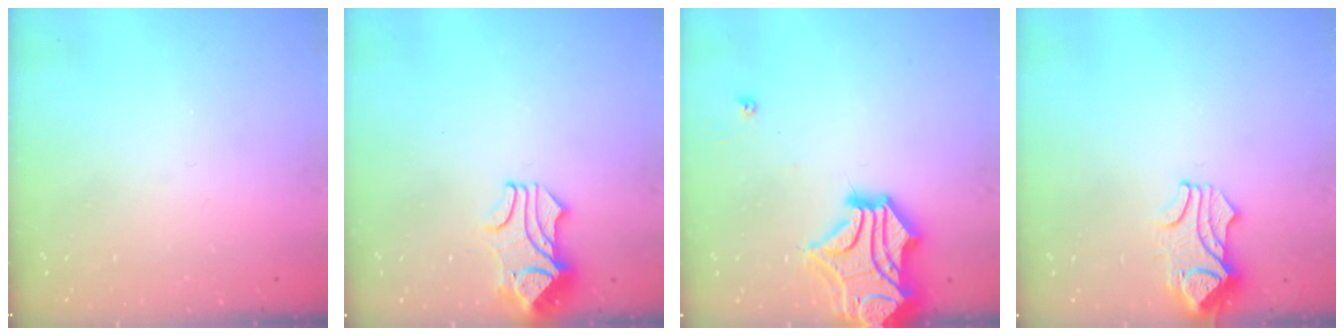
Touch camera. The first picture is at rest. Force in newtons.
{"total": 1.8, "press": 1.4, "slide": 1.1}
{"total": 12.5, "press": 12.3, "slide": 2.5}
{"total": 1.5, "press": 1.5, "slide": 0.5}